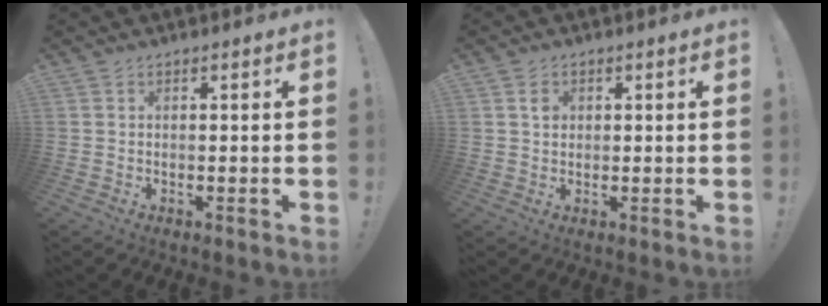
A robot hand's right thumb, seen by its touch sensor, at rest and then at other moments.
{"total": 2.2, "force": [0.7, 1.7, 1.2], "torque": [-0.010, -0.002, 0.008]}